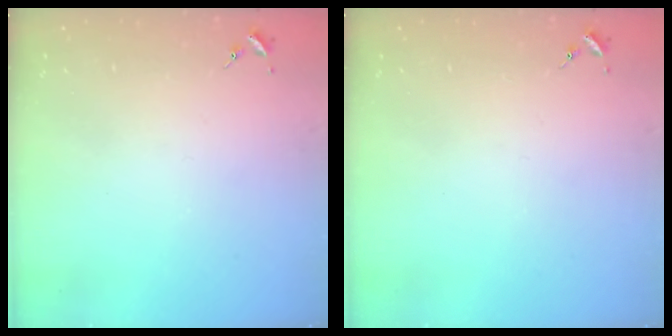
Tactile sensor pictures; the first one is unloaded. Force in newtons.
{"total": 0.0}